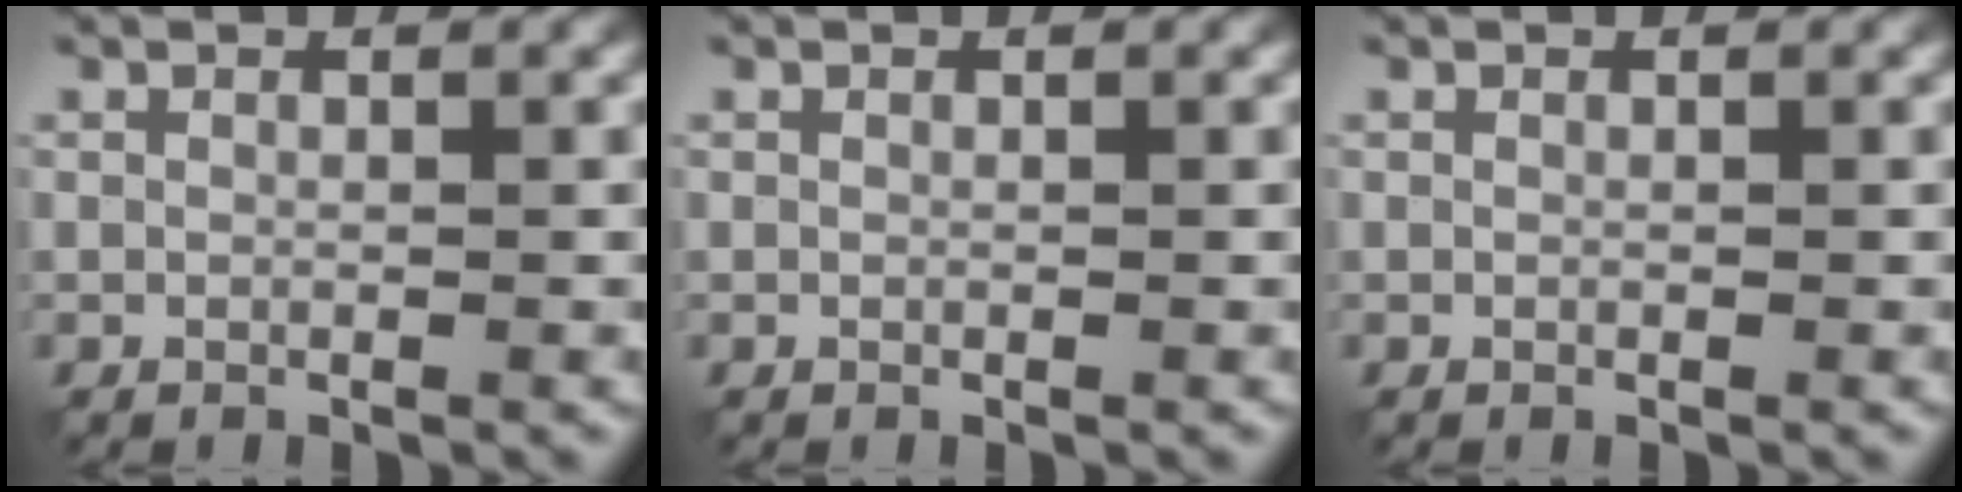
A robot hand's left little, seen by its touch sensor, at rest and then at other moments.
{"total": 0.0}
{"total": 0.0}